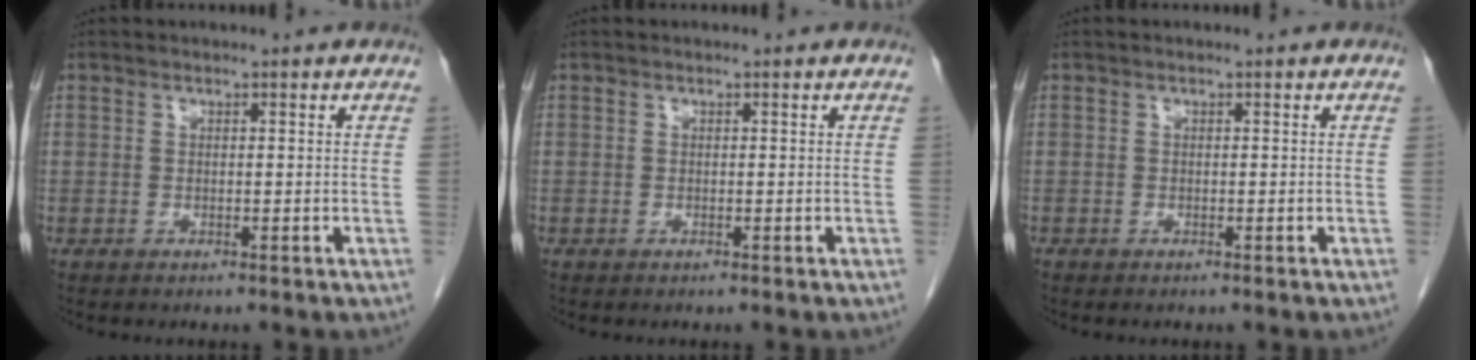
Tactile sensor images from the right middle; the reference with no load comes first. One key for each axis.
{"total": 0.0}
{"total": 0.0}